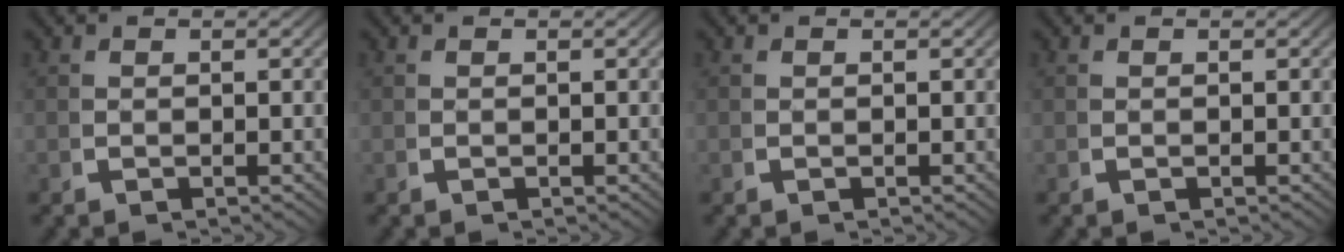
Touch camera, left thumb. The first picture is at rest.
{"total": 0.0}
{"total": 0.0}
{"total": 0.0}